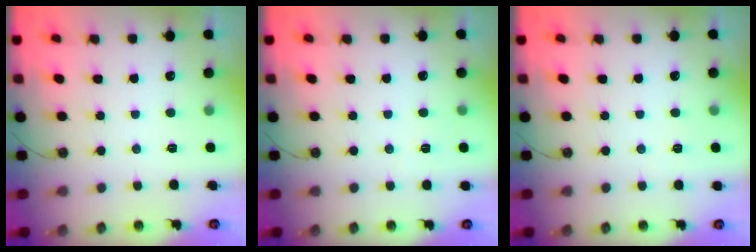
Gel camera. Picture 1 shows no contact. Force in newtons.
{"total": 2.2, "press": 2.1, "slide": 0.7}
{"total": 1.6, "press": 1.5, "slide": 0.5}